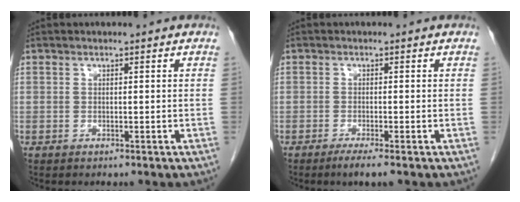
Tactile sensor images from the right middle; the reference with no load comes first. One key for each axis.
{"total": 2.3, "fx": -1.5, "fy": -0.3, "fz": 1.7, "tx": -0.038, "ty": -0.010, "tz": -0.028}